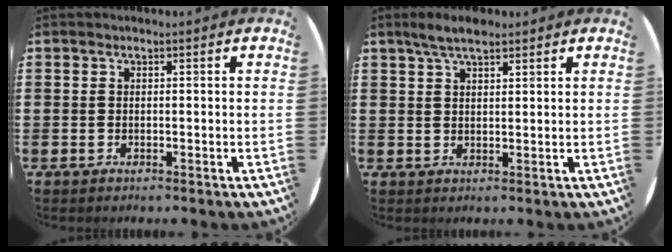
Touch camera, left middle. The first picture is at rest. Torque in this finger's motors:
{"motor_torque": [0.56, -0.53, 0.12, 0.03]}